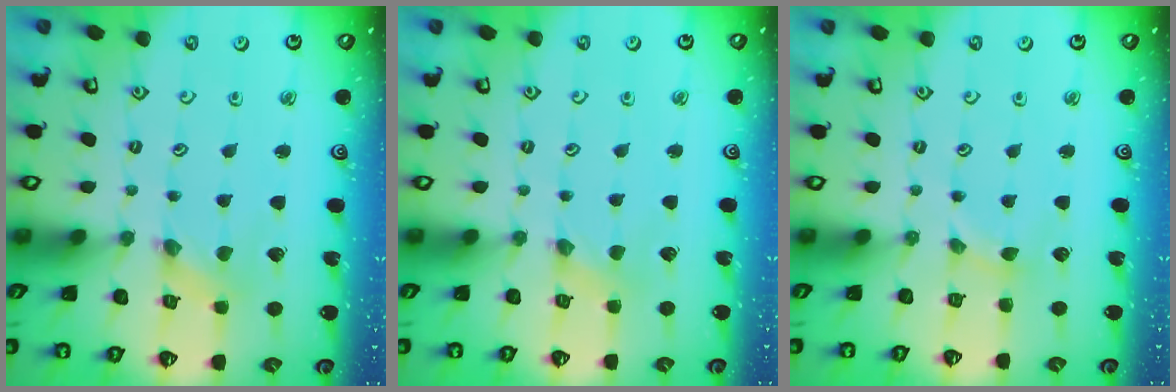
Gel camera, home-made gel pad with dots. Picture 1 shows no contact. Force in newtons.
{"total": 1.8, "press": 1.7, "slide": 0.4}
{"total": 2.3, "press": 2.3, "slide": 0.3}